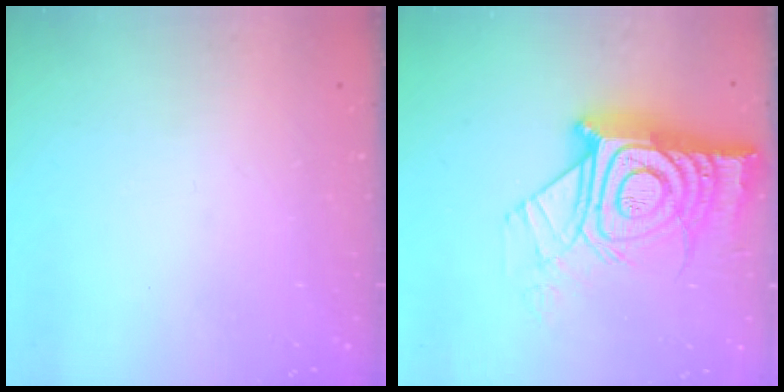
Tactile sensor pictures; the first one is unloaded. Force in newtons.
{"total": 22.0, "press": 21.9, "slide": 1.7}